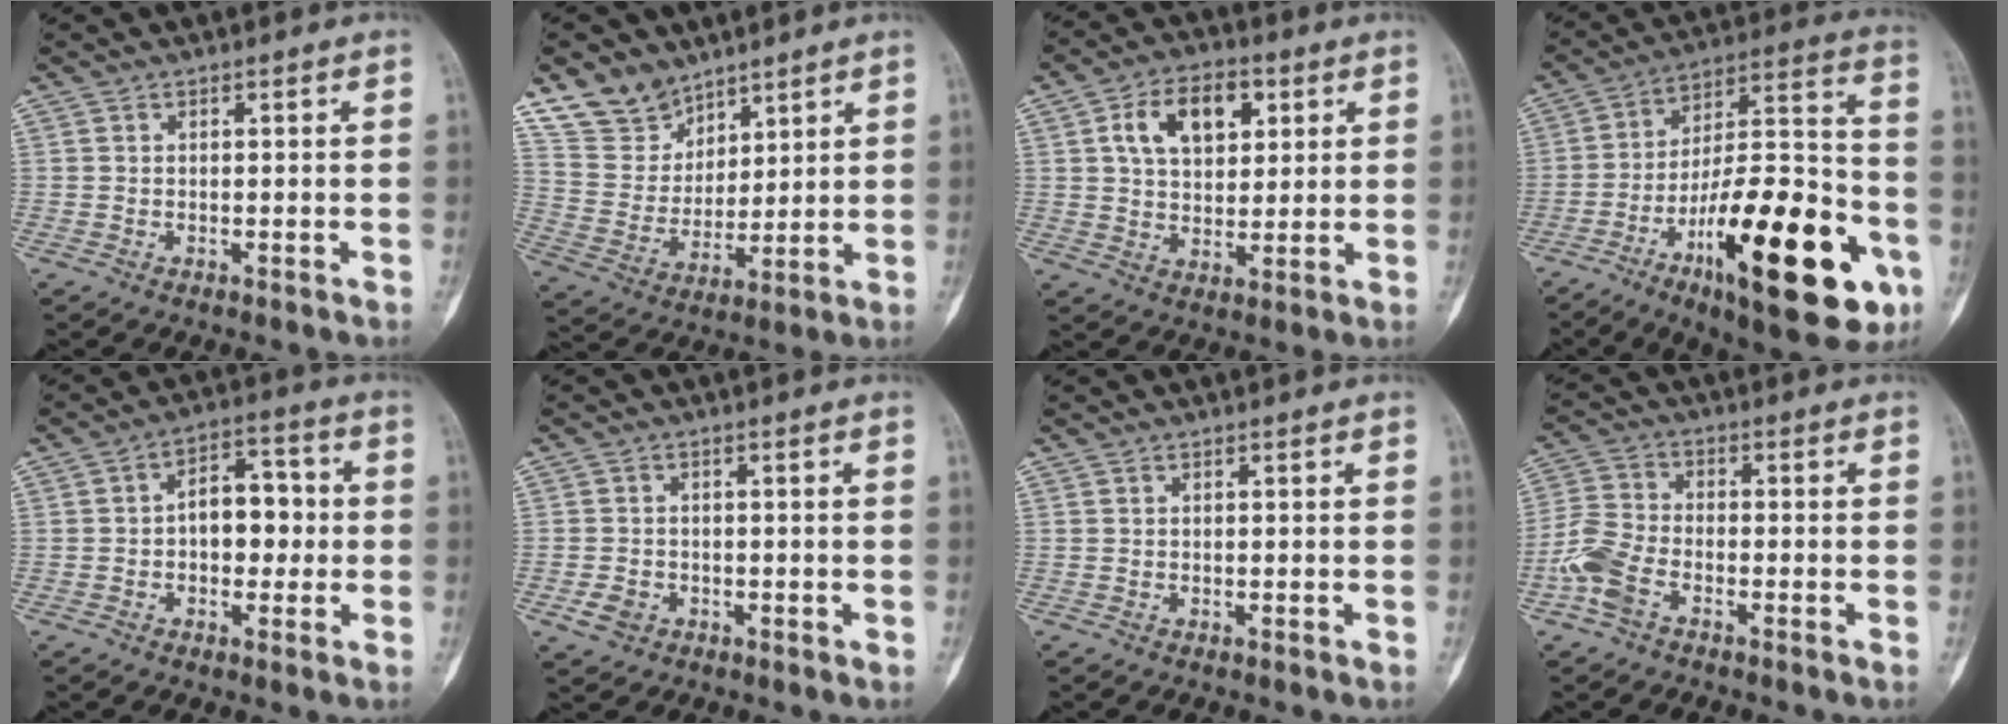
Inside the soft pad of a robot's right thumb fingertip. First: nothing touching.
{"total": 10.8, "force": [8.3, 6.6, 1.9], "torque": [-0.012, -0.051, 0.177]}
{"total": 11.7, "force": [4.0, 7.4, 8.2], "torque": [-0.110, -0.001, 0.065]}
{"total": 30.2, "force": [-12.2, 10.0, 25.7], "torque": [-0.371, 0.059, -0.181]}
{"total": 9.1, "force": [-0.2, 5.8, 7.0], "torque": [-0.073, 0.029, -0.010]}
{"total": 3.0, "force": [-1.2, 2.5, 1.1], "torque": [-0.015, 0.006, -0.018]}
{"total": 0.0}
{"total": 7.4, "force": [-3.5, 4.2, 5.0], "torque": [-0.119, 0.018, -0.078]}